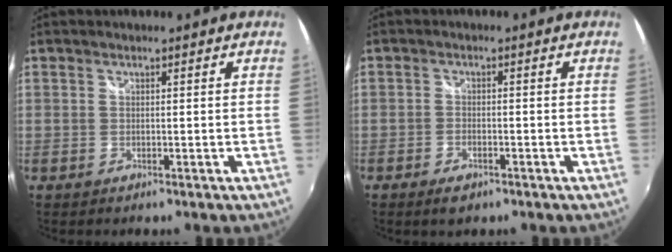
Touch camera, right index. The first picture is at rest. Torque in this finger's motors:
{"motor_torque": [0.27, -0.35, 0.08, 0.01]}